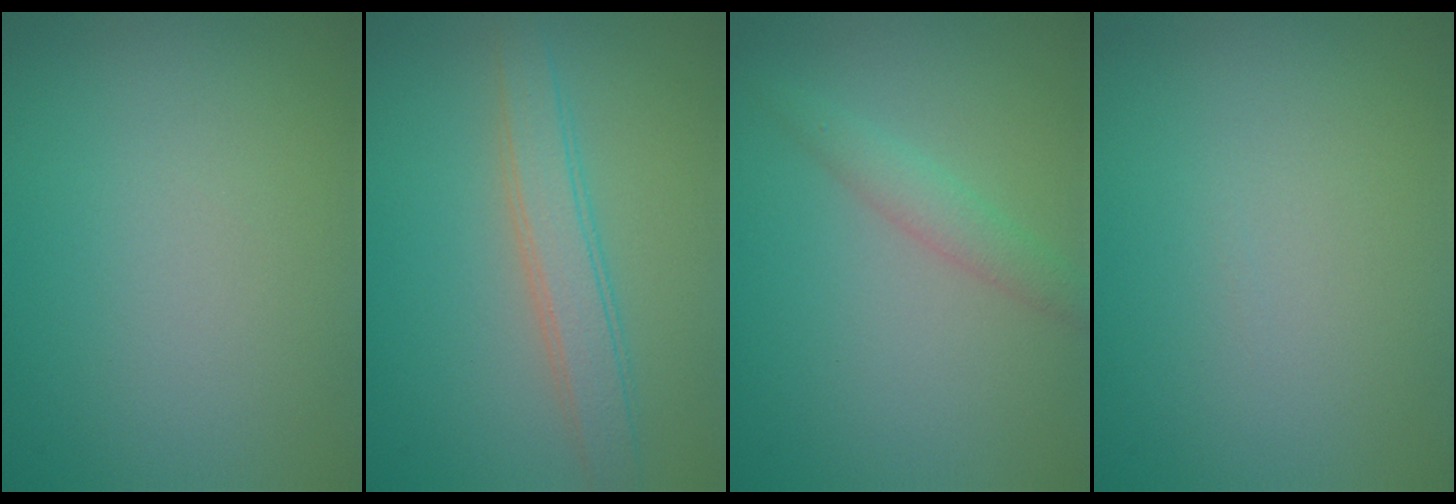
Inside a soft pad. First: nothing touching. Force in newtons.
{"total": 3.4, "press": 3.4, "slide": 0.1}
{"total": 1.9, "press": 1.9, "slide": 0.0}
{"total": 0.0}